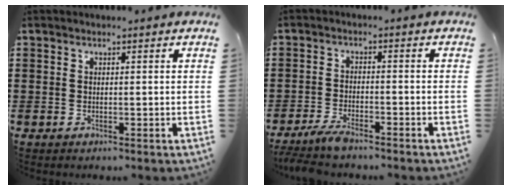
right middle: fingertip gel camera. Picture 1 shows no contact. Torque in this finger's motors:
{"motor_torque": [0.64, -0.12, 0.15, 0.07]}